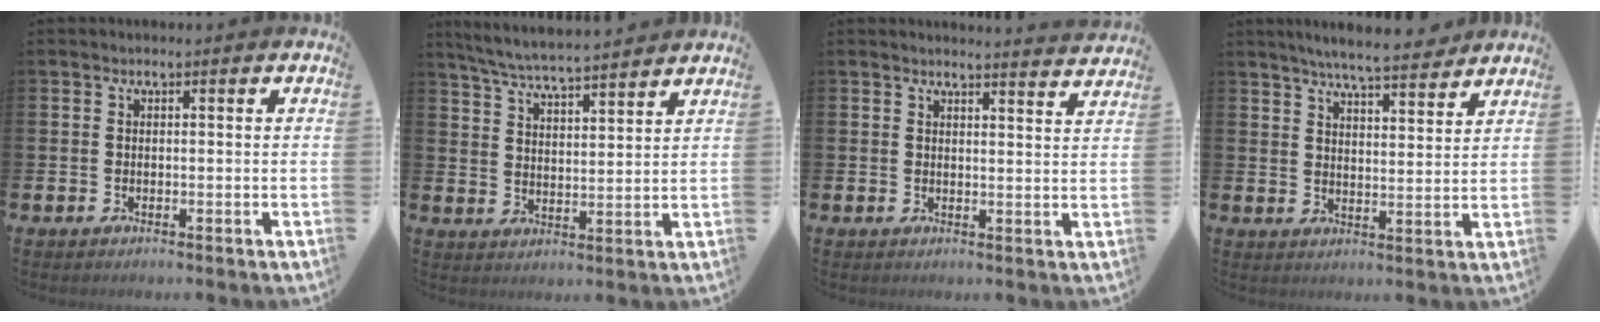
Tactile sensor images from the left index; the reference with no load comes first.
{"total": 6.0, "force": [5.8, 0.0, 1.3], "torque": [-0.050, -0.037, 0.102]}
{"total": 3.1, "force": [3.1, -0.3, -0.1], "torque": [0.007, -0.024, 0.054]}
{"total": 6.5, "force": [6.2, 0.3, 1.8], "torque": [-0.041, -0.035, 0.107]}